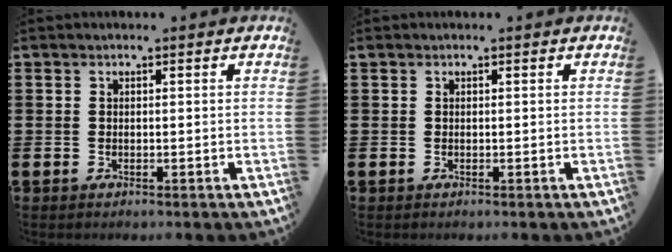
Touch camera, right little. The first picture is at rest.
{"total": 0.0}